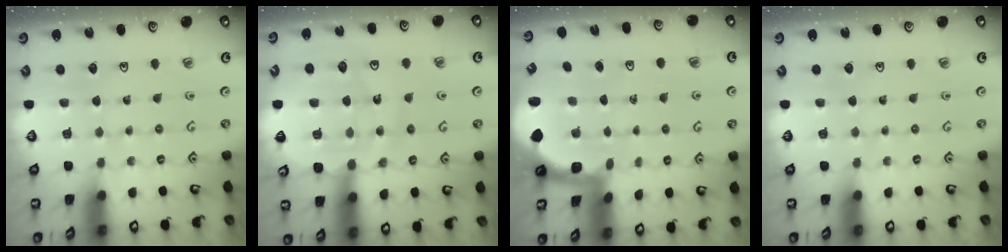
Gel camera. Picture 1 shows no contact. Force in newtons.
{"total": 13.2, "press": 12.9, "slide": 2.7}
{"total": 1.5, "press": 1.5, "slide": 0.2}
{"total": 0.0}